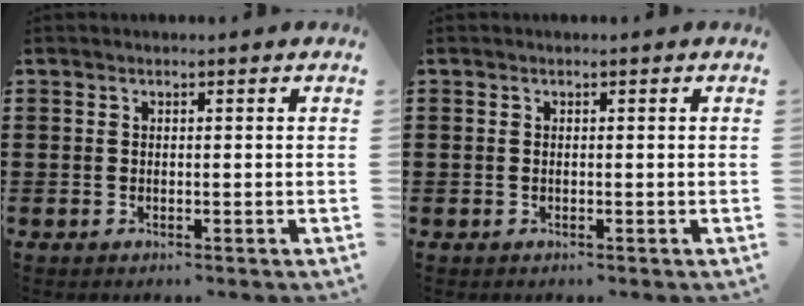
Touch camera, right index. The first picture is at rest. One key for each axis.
{"total": 0.0}